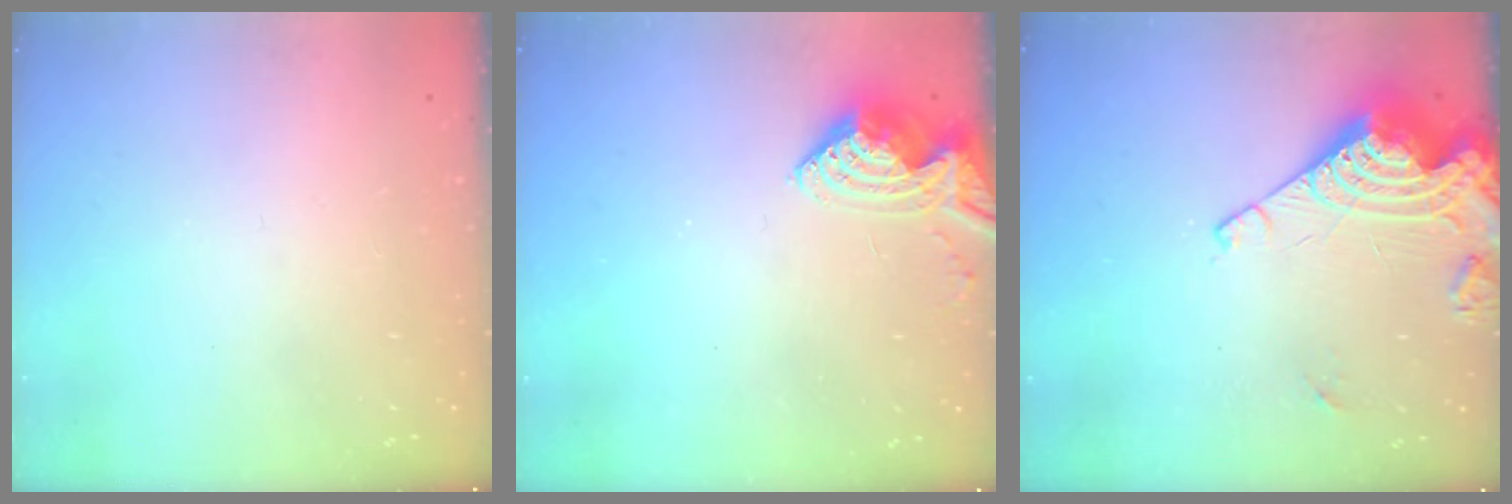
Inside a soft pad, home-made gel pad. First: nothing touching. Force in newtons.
{"total": 9.4, "press": 9.4, "slide": 0.4}
{"total": 15.0, "press": 14.9, "slide": 1.2}